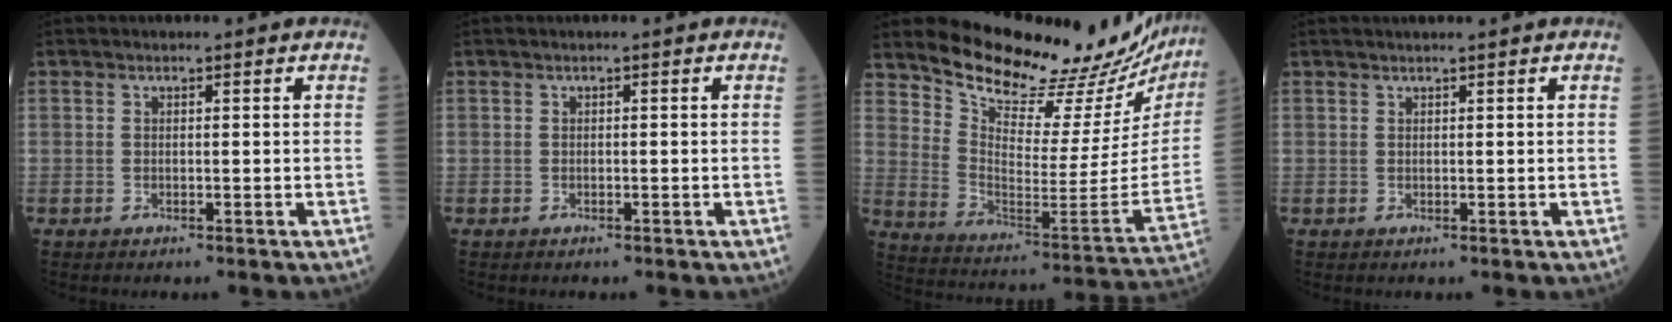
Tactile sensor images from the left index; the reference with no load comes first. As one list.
[{"total": 0.0}, {"total": 25.8, "force": [23.7, 4.4, 9.2], "torque": [-0.148, -0.115, 0.316]}, {"total": 2.1, "force": [1.9, 0.0, 0.9], "torque": [-0.004, 0.014, 0.026]}]